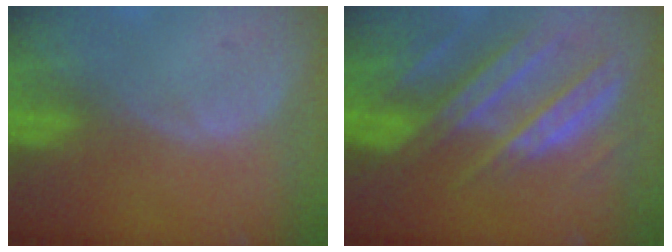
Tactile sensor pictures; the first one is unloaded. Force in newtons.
{"total": 10.5, "press": 9.3, "slide": 5.0}